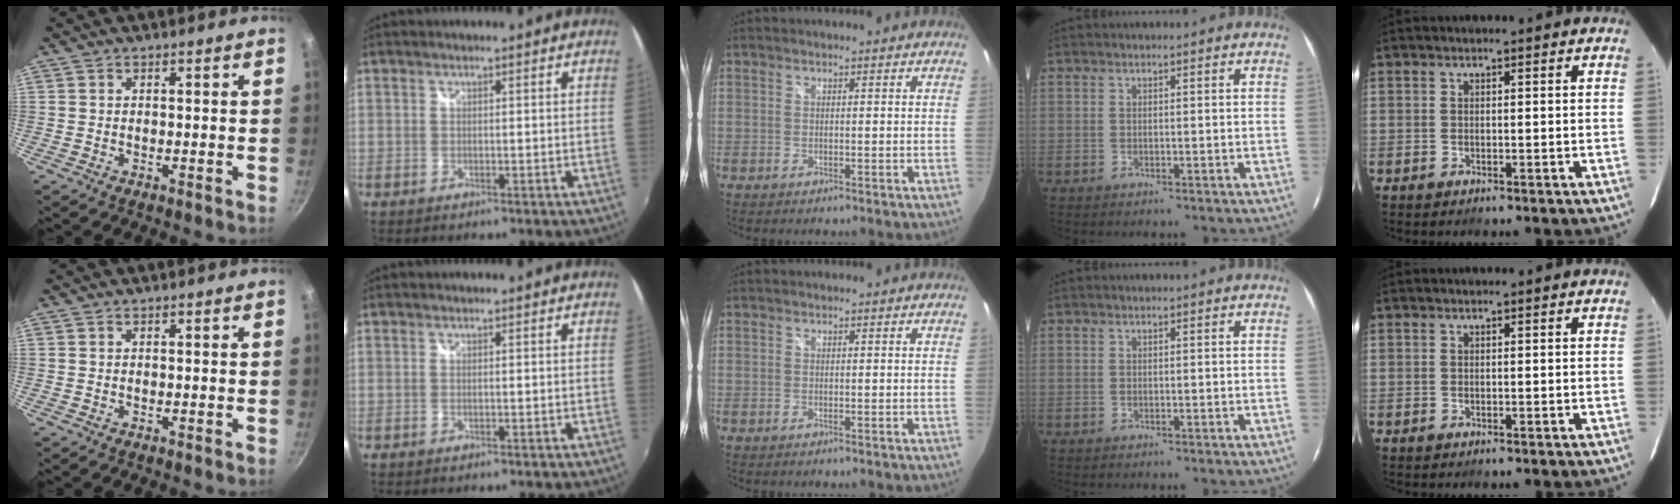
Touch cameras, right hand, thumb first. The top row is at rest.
{}